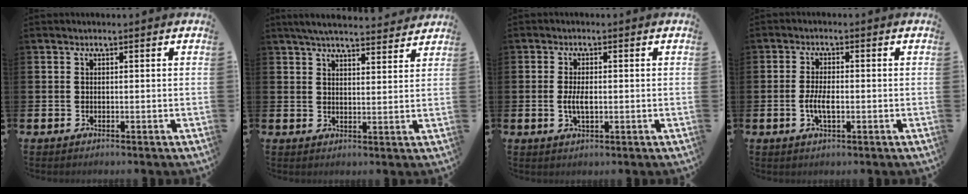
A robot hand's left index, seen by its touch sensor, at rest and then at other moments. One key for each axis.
{"total": 4.7, "fx": 4.5, "fy": 0.4, "fz": 1.3, "tx": -0.035, "ty": -0.021, "tz": 0.080}
{"total": 3.0, "fx": -0.3, "fy": 1.3, "fz": 2.6, "tx": -0.057, "ty": -0.001, "tz": -0.007}
{"total": 3.2, "fx": -0.7, "fy": 1.3, "fz": 2.9, "tx": -0.052, "ty": 0.003, "tz": -0.013}